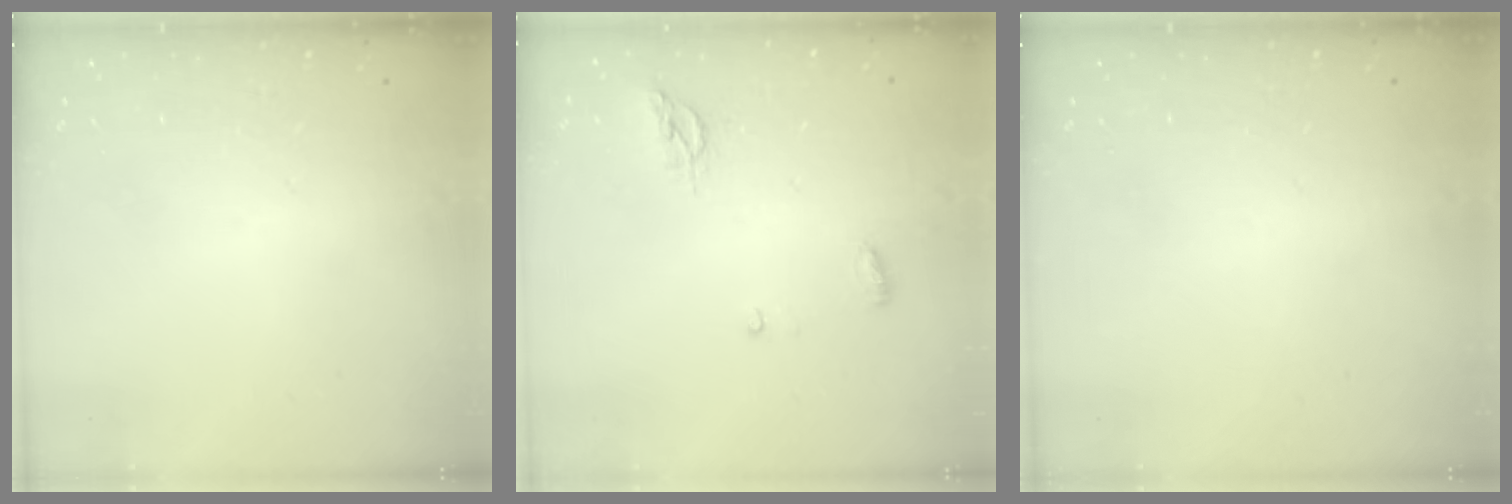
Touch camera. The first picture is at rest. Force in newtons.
{"total": 4.9, "press": 4.9, "slide": 0.6}
{"total": 0.0}